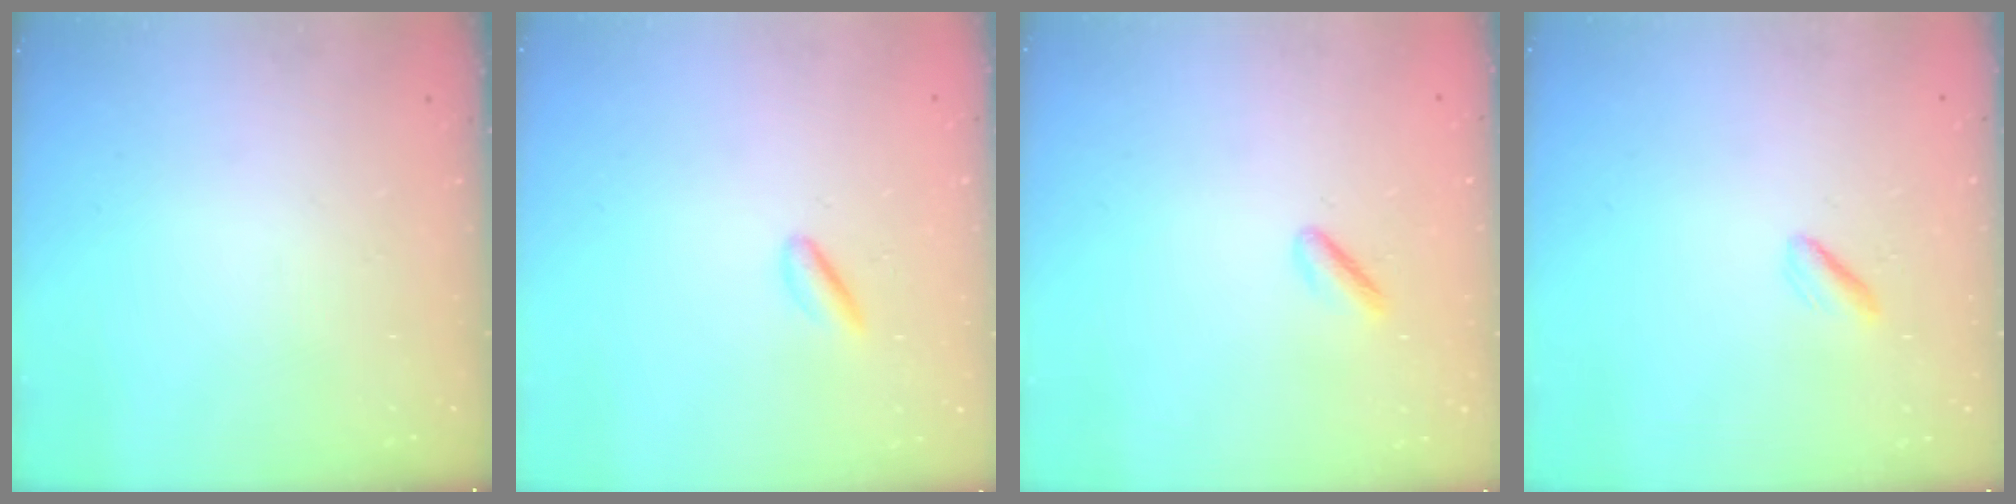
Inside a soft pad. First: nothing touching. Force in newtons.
{"total": 2.1, "press": 2.0, "slide": 0.7}
{"total": 1.5, "press": 1.2, "slide": 0.8}
{"total": 1.9, "press": 1.8, "slide": 0.6}